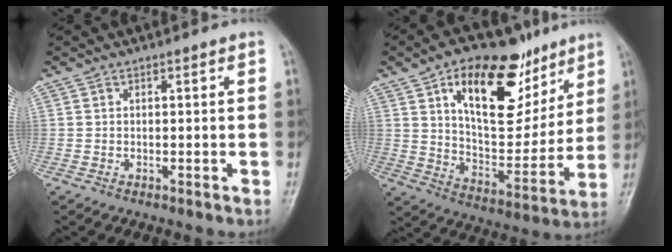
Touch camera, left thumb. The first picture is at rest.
{"total": 23.0, "force": [11.6, 11.8, 16.0], "torque": [-0.193, -0.043, 0.192]}